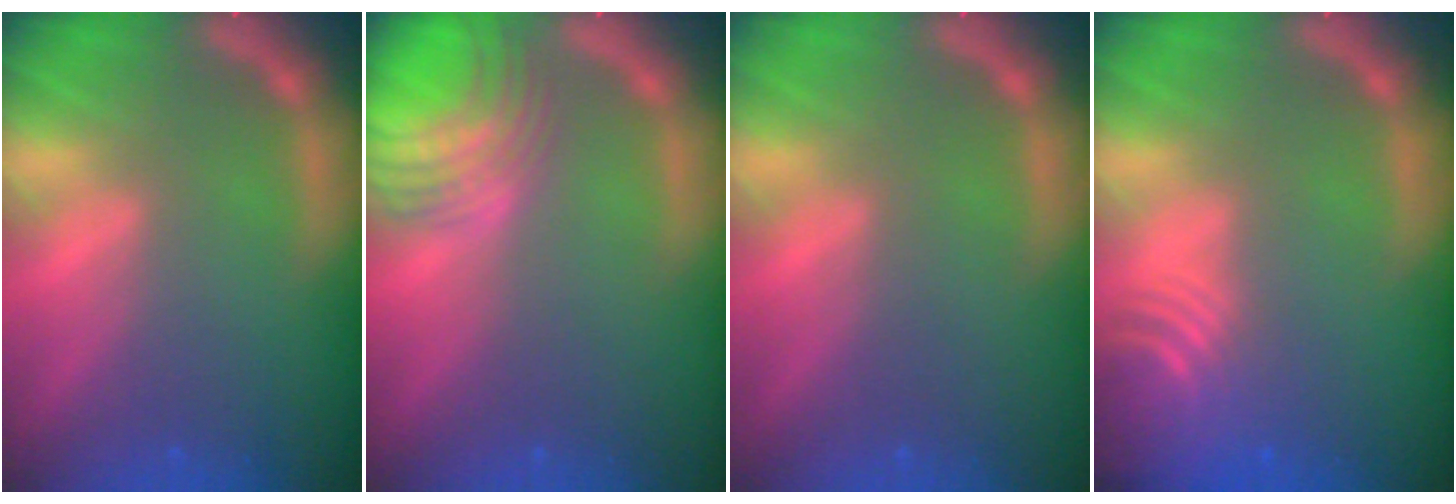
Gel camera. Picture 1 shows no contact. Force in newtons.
{"total": 7.0}
{"total": 0.0}
{"total": 7.5}